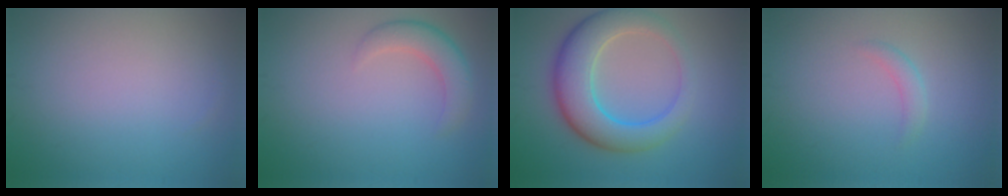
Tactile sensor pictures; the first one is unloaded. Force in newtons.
{"total": 3.0, "press": 3.0, "slide": 0.1}
{"total": 6.7, "press": 6.7, "slide": 0.2}
{"total": 1.2, "press": 1.2, "slide": 0.1}